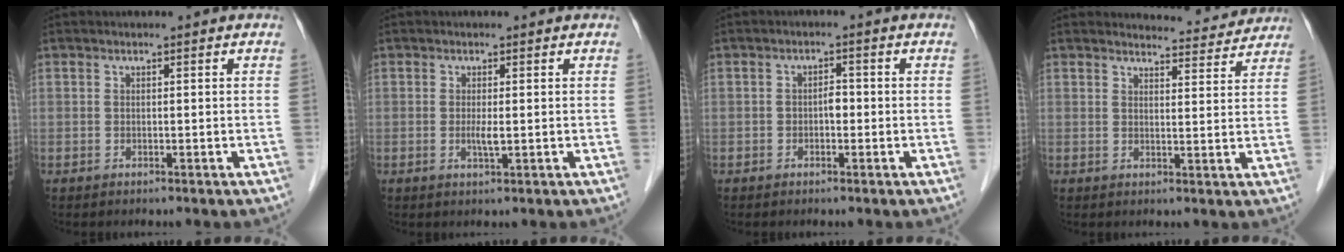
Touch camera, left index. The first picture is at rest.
{"total": 1.7, "force": [-0.1, 0.1, 1.7], "torque": [-0.035, -0.004, -0.001]}
{"total": 1.7, "force": [-0.5, 0.9, 1.4], "torque": [-0.017, 0.004, -0.011]}
{"total": 7.1, "force": [7.0, 1.1, 0.0], "torque": [0.008, -0.006, 0.073]}